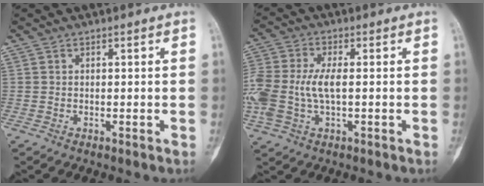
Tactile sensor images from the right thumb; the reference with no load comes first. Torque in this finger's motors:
{"motor_torque": [0.28, 0.32, 0.68, 0.36, 0.33]}